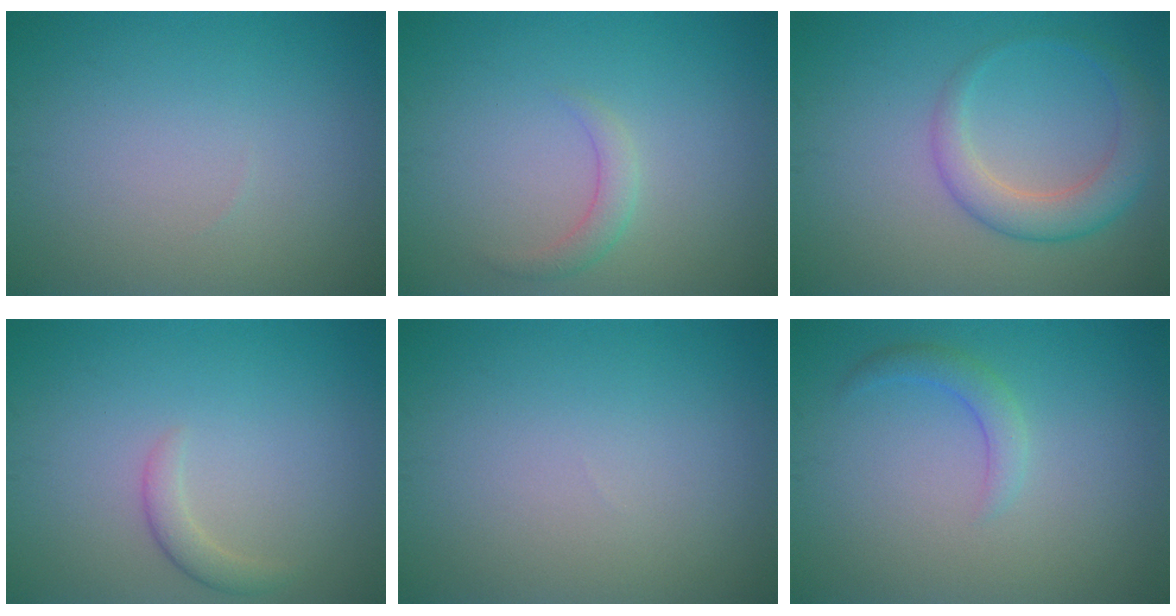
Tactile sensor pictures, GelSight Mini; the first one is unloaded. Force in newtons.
{"total": 1.6, "press": 1.6, "slide": 0.1}
{"total": 3.7, "press": 3.7, "slide": 0.2}
{"total": 1.5, "press": 1.5, "slide": 0.1}
{"total": 0.0}
{"total": 1.7, "press": 1.7, "slide": 0.1}